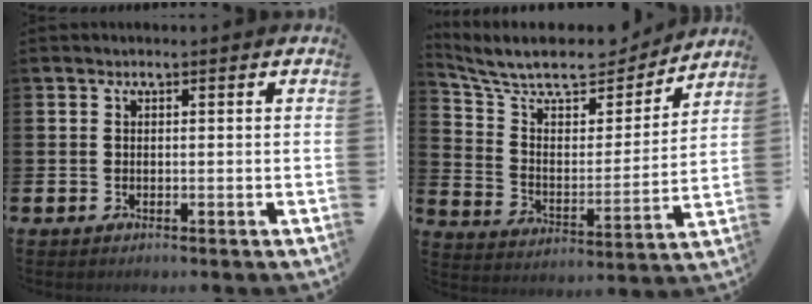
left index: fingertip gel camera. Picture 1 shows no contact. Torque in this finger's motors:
{"motor_torque": [0.99, -1.15, 0.05, 0.14]}